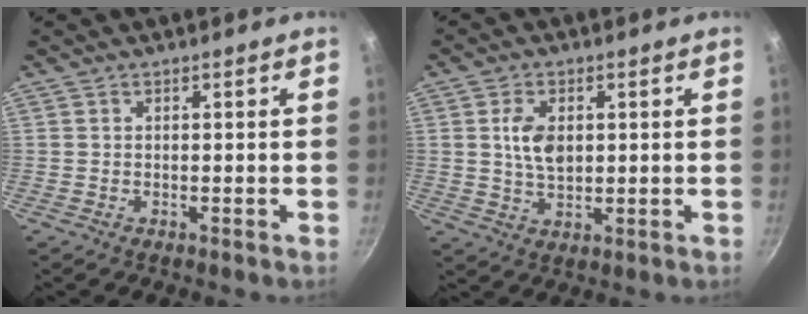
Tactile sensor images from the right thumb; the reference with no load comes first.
{"total": 6.3, "force": [1.2, 3.9, 4.8], "torque": [-0.079, -0.009, 0.022]}